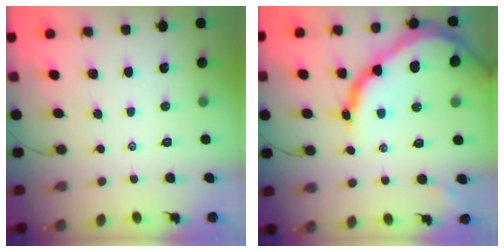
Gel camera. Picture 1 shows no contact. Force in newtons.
{"total": 25.4, "press": 25.3, "slide": 2.5}